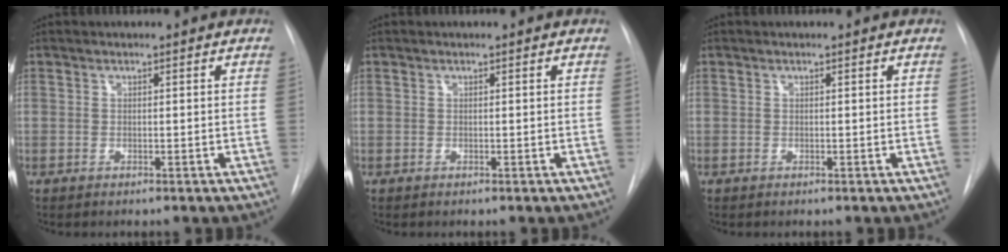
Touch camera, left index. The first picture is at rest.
{"total": 0.0}
{"total": 0.0}